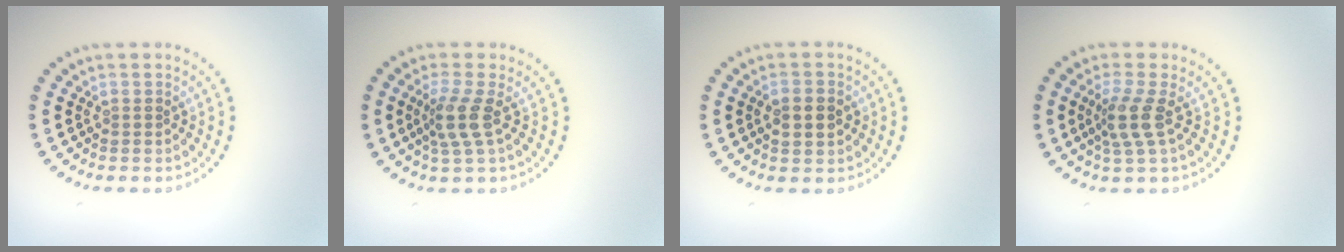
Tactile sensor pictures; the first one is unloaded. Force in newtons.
{"total": 2.7, "press": 2.0, "slide": 1.7}
{"total": 2.6, "press": 2.6, "slide": 0.1}
{"total": 2.7, "press": 2.0, "slide": 1.7}